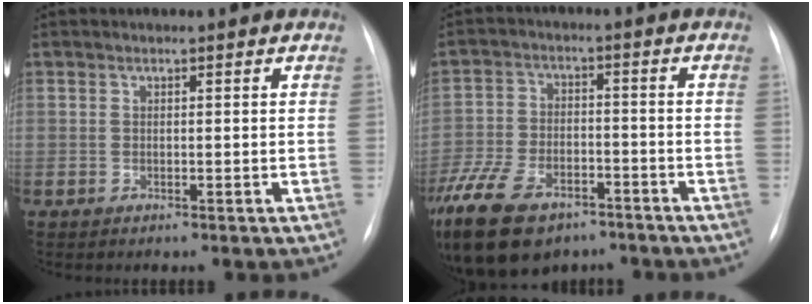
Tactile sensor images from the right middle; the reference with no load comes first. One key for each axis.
{"total": 20.1, "fx": -12.9, "fy": 10.8, "fz": 11.0, "tx": -0.304, "ty": -0.022, "tz": -0.218}